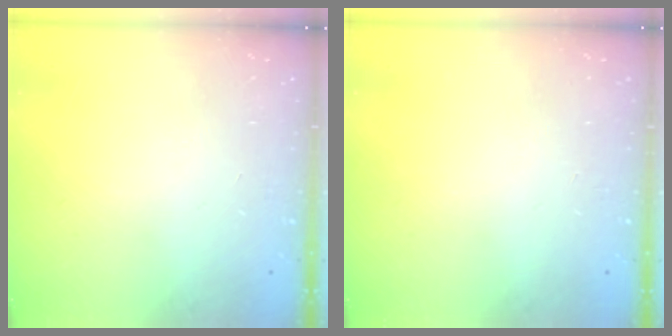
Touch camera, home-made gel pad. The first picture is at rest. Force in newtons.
{"total": 0.0}